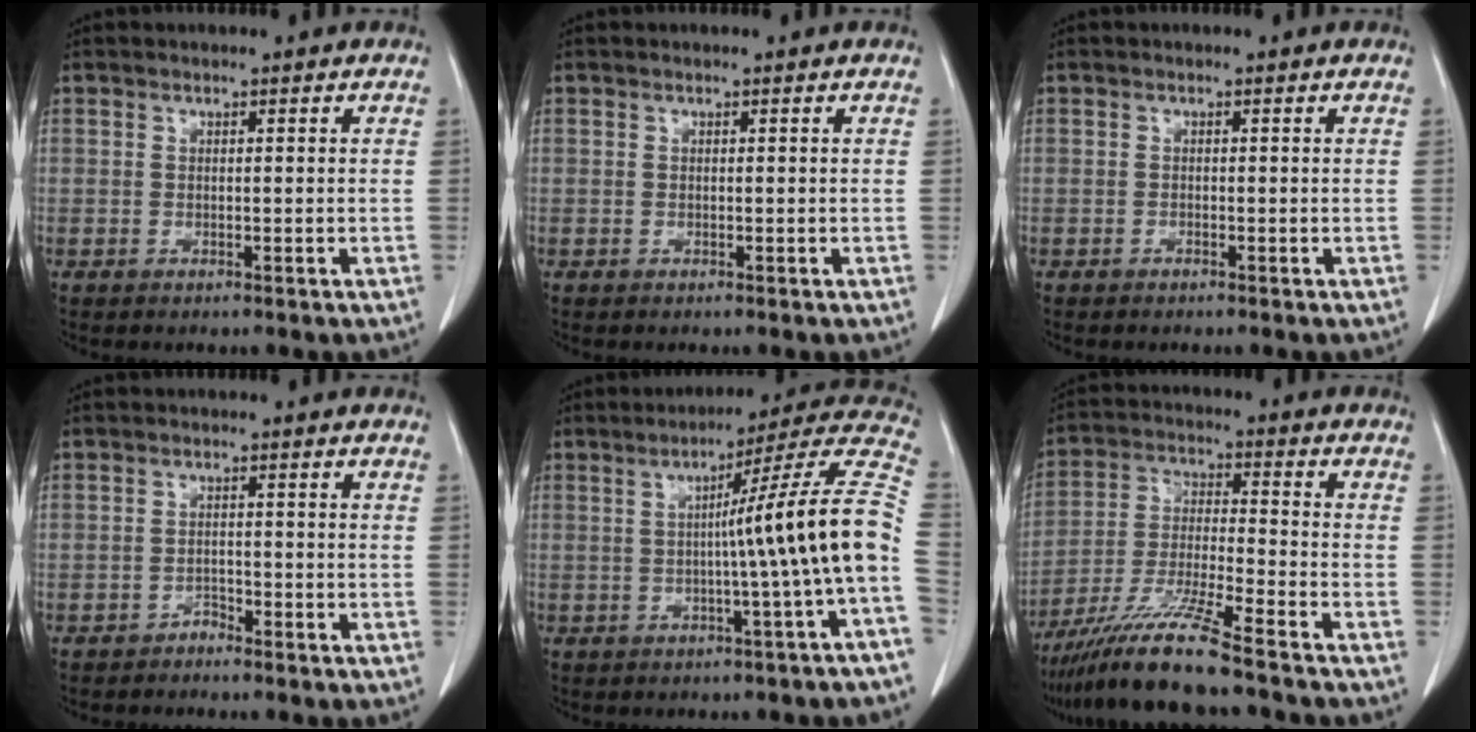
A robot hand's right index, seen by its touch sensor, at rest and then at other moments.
{"total": 0.0}
{"total": 0.0}
{"total": 1.3, "force": [-1.2, 0.4, 0.1], "torque": [0.001, 0.002, -0.022]}
{"total": 14.8, "force": [-1.7, -2.3, 14.5], "torque": [-0.179, 0.025, -0.032]}
{"total": 12.7, "force": [-10.0, -0.9, 7.9], "torque": [-0.153, -0.026, -0.184]}